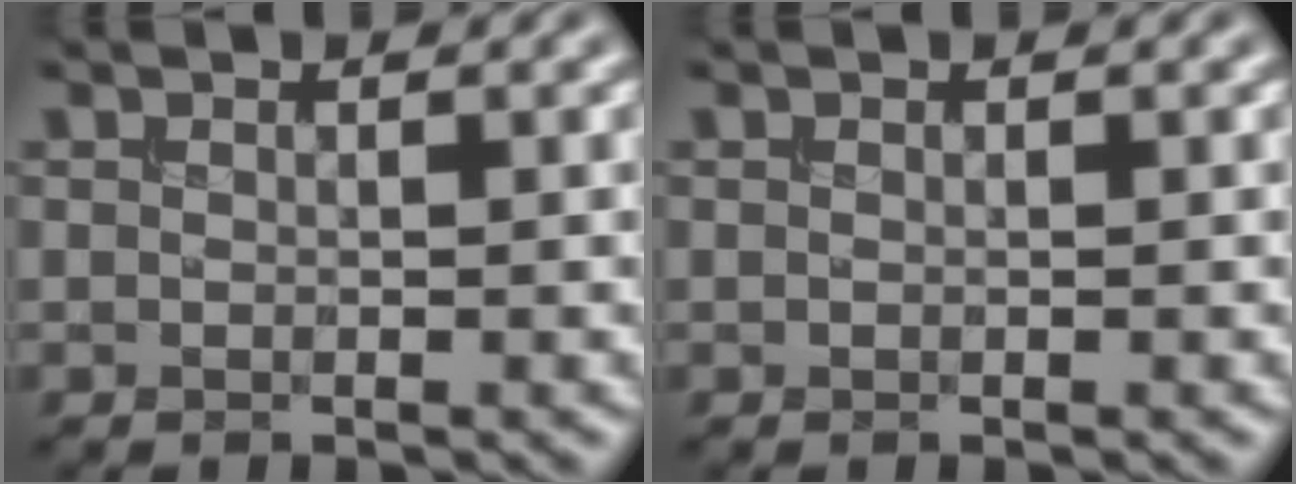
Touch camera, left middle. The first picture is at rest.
{"total": 0.0}